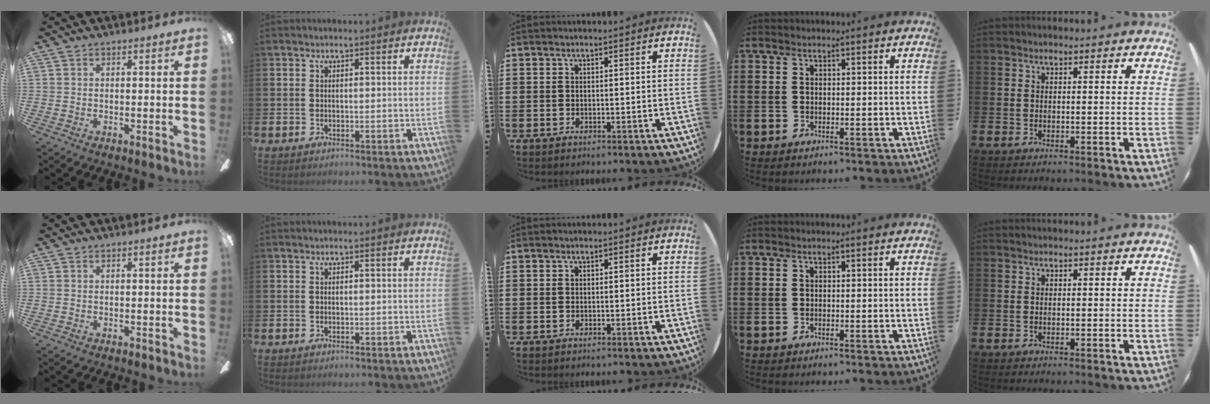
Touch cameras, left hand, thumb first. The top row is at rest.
{}